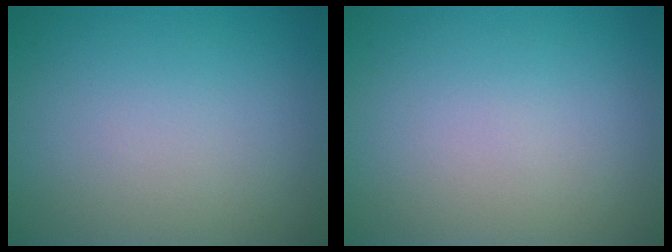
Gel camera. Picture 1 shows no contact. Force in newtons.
{"total": 0.0}